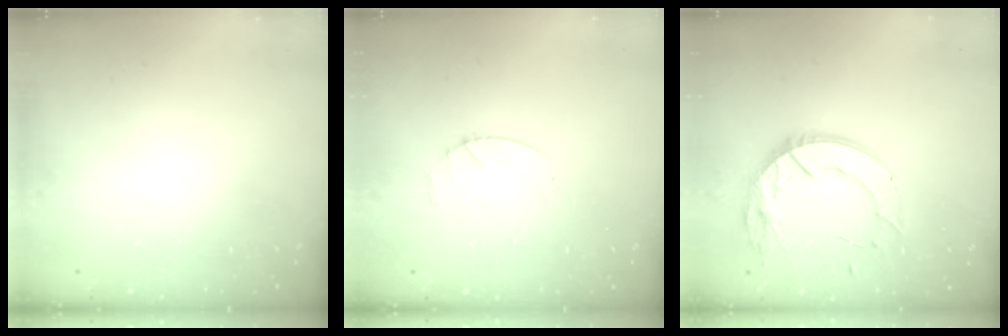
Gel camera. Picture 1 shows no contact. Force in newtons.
{"total": 2.2, "press": 2.2, "slide": 0.3}
{"total": 15.6, "press": 15.5, "slide": 1.4}